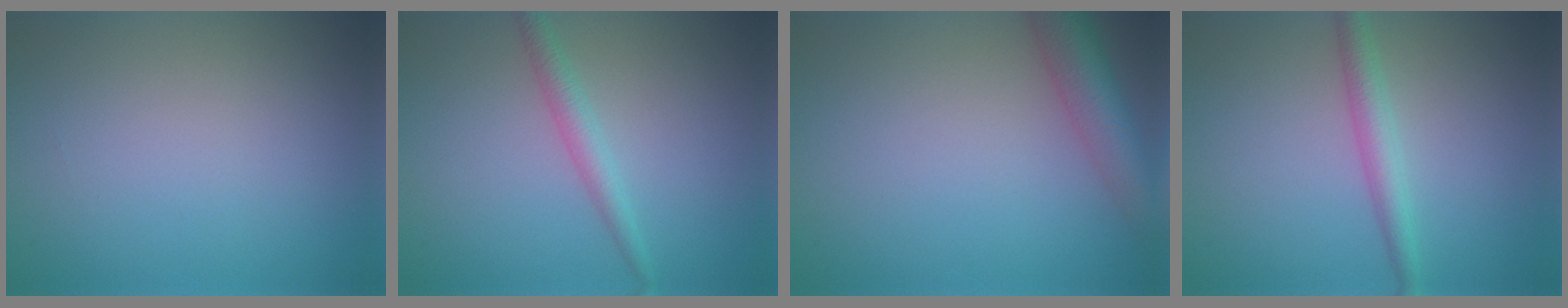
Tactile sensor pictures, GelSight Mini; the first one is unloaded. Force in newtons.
{"total": 2.2, "press": 2.2, "slide": 0.1}
{"total": 5.1, "press": 5.1, "slide": 0.2}
{"total": 2.7, "press": 2.7, "slide": 0.0}